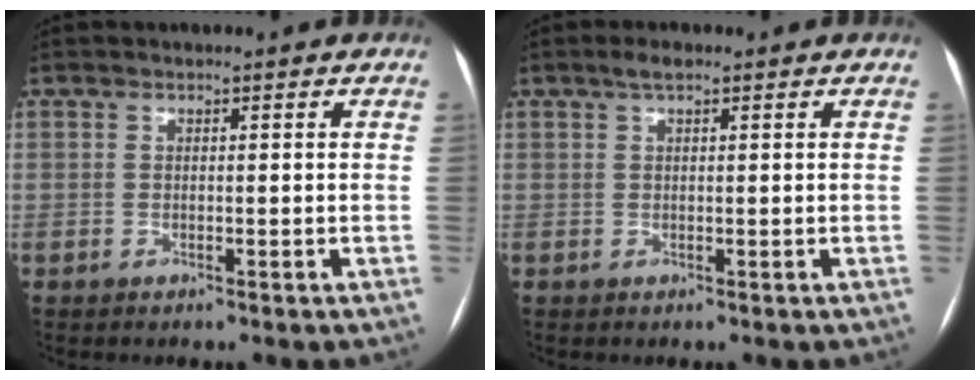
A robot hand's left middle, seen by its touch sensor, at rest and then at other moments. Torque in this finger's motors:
{"motor_torque": [0.23, -0.30, 0.10, 0.04]}